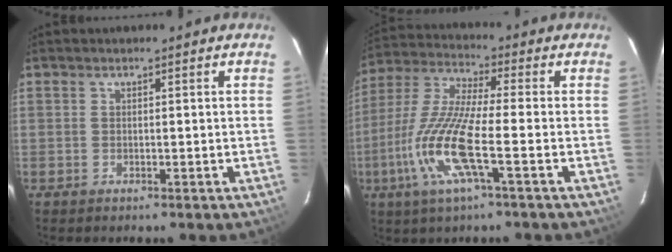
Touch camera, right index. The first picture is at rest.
{"total": 13.5, "force": [-4.4, 1.3, 12.7], "torque": [-0.276, -0.005, -0.094]}